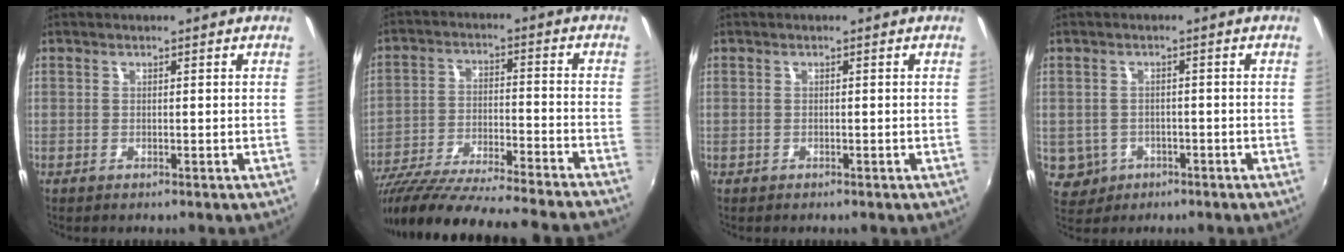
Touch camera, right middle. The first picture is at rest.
{"total": 26.7, "force": [-23.8, 1.0, 12.1], "torque": [-0.215, -0.060, -0.365]}
{"total": 0.0}
{"total": 4.8, "force": [-1.6, 4.3, 1.2], "torque": [-0.038, 0.002, -0.013]}